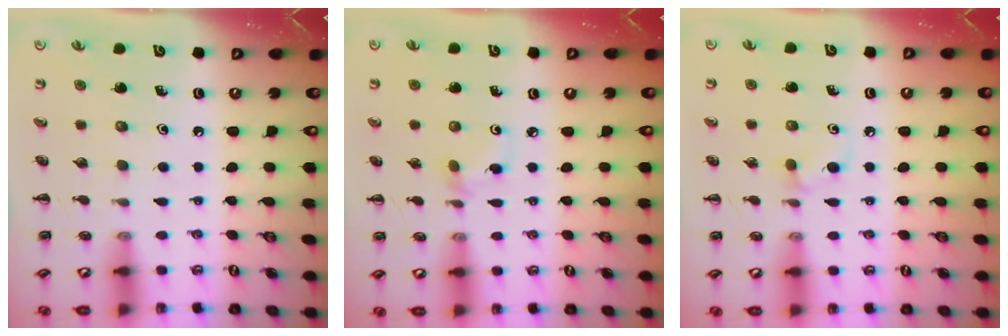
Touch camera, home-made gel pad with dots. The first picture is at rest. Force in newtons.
{"total": 2.6, "press": 2.4, "slide": 1.0}
{"total": 4.6, "press": 4.3, "slide": 1.6}